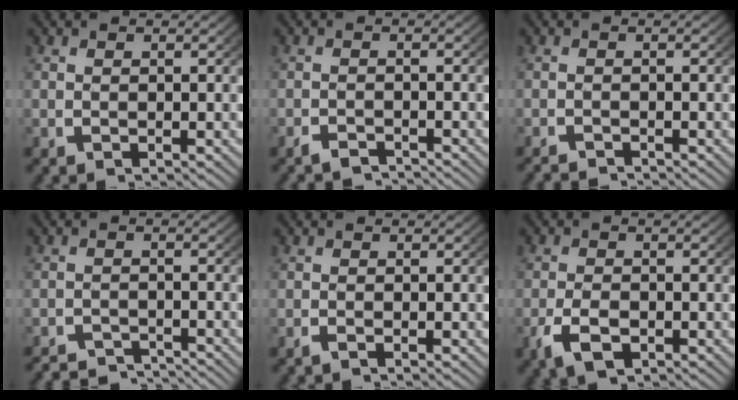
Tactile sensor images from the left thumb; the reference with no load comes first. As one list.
[{"total": 1.9, "force": [-1.9, 0.4, 0.3], "torque": [-0.005, -0.008, -0.034]}, {"total": 2.0, "force": [-2.0, 0.3, 0.2], "torque": [0.001, -0.012, -0.033]}, {"total": 4.2, "force": [-4.0, 1.0, 0.8], "torque": [-0.003, -0.018, -0.068]}, {"total": 0.5, "force": [-0.4, 0.1, 0.3], "torque": [-0.004, -0.002, -0.009]}, {"total": 3.9, "force": [-1.7, 2.4, 2.5], "torque": [-0.060, -0.013, -0.024]}]